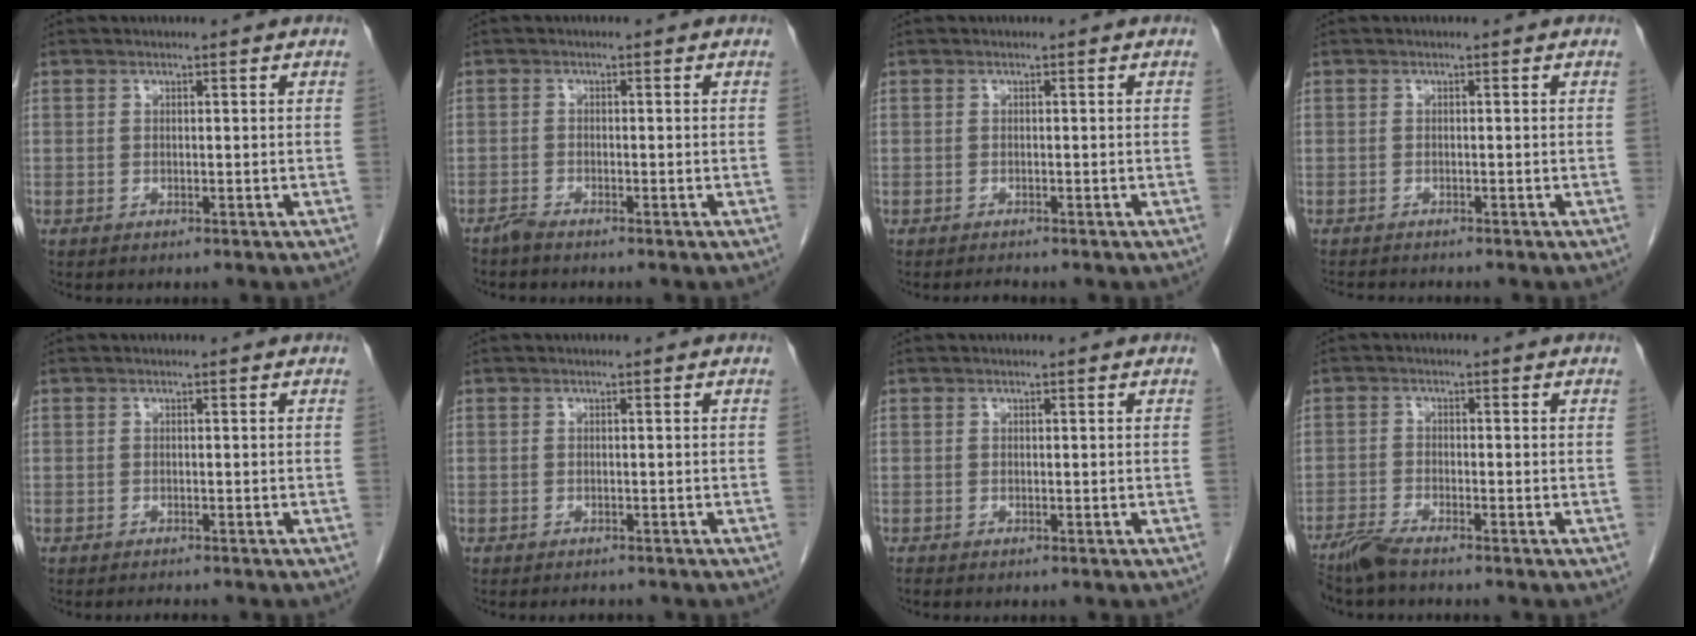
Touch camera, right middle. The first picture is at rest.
{"total": 1.2, "force": [-1.2, -0.1, 0.3], "torque": [-0.010, -0.002, -0.024]}
{"total": 0.6, "force": [-0.6, -0.1, 0.1], "torque": [-0.005, -0.004, -0.007]}
{"total": 3.8, "force": [-3.5, 0.4, 1.3], "torque": [-0.014, -0.009, -0.053]}
{"total": 1.0, "force": [-1.0, -0.1, 0.2], "torque": [-0.005, -0.003, -0.012]}
{"total": 1.2, "force": [-1.2, 0.3, 0.2], "torque": [-0.004, -0.003, -0.013]}
{"total": 0.0}
{"total": 3.5, "force": [-3.1, 0.0, 1.7], "torque": [-0.041, -0.011, -0.064]}